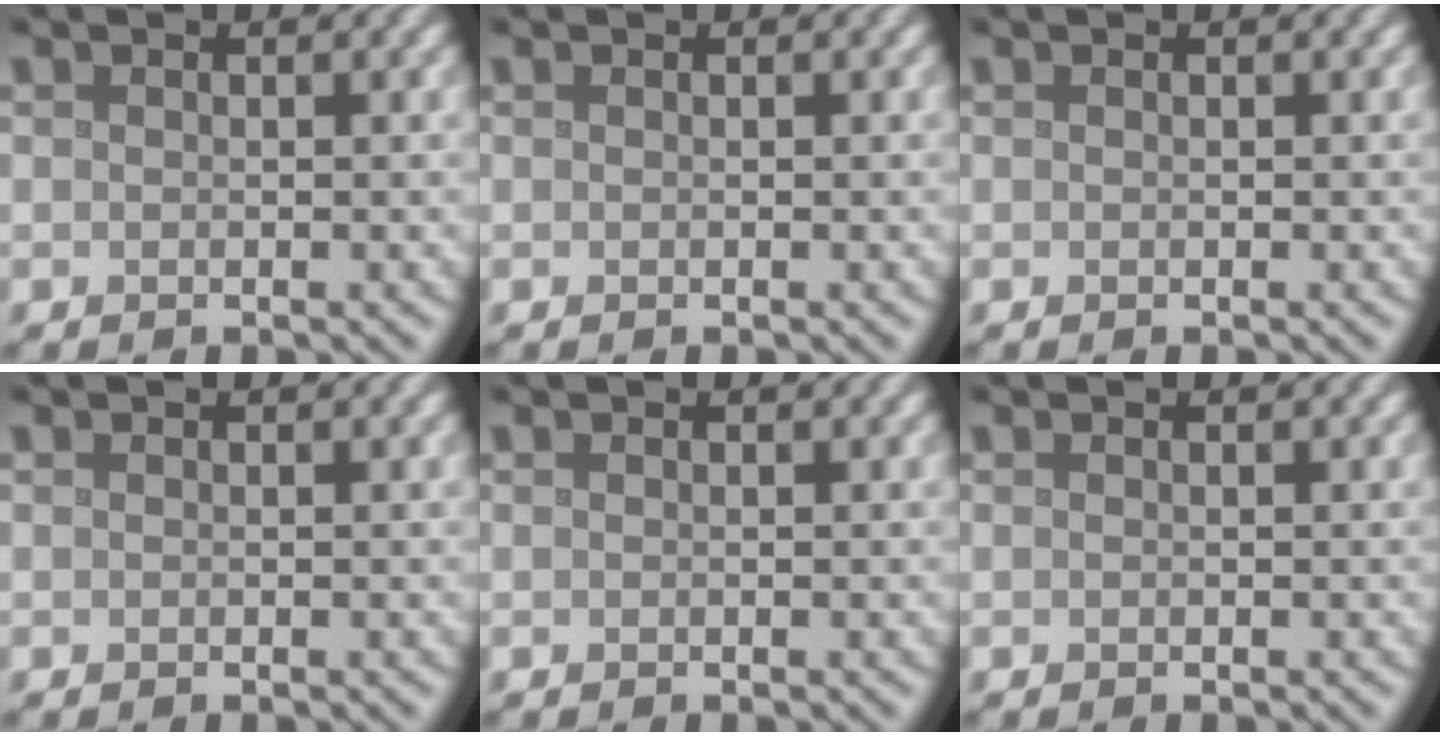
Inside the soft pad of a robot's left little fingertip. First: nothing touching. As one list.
[{"total": 0.0}, {"total": 0.0}, {"total": 0.0}, {"total": 0.0}, {"total": 0.0}]